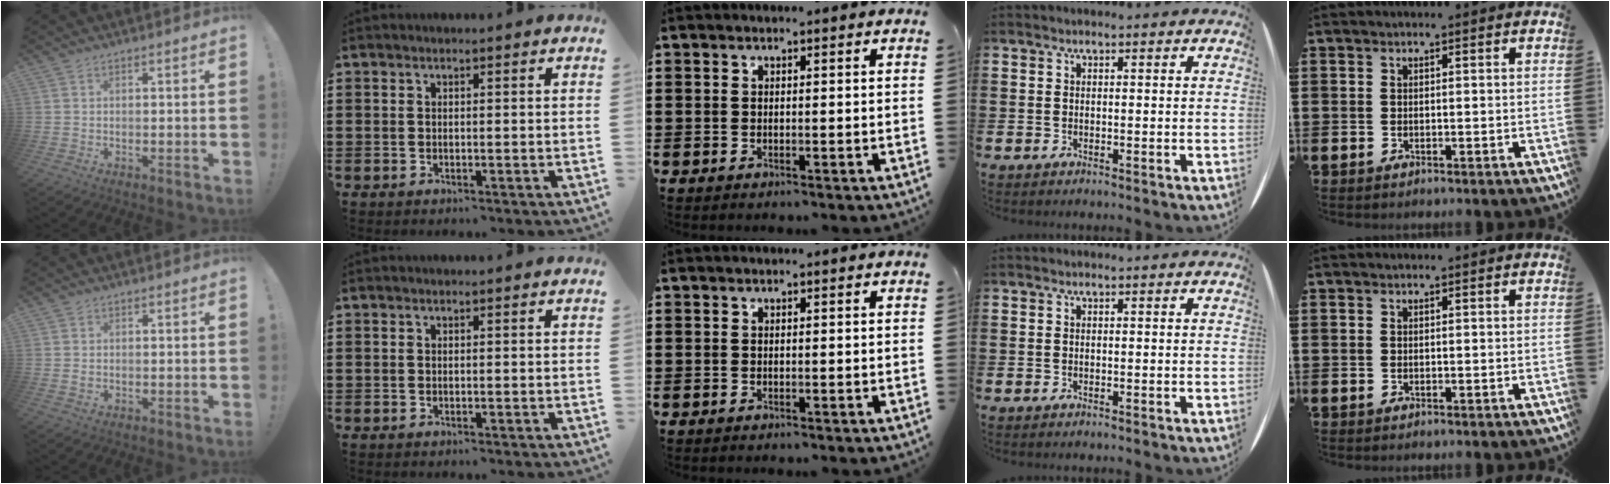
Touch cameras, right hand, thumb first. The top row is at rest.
{"thumb": {"total": 0.7, "force": [-0.1, 0.5, 0.4], "torque": [-0.002, -0.001, -0.003]}}